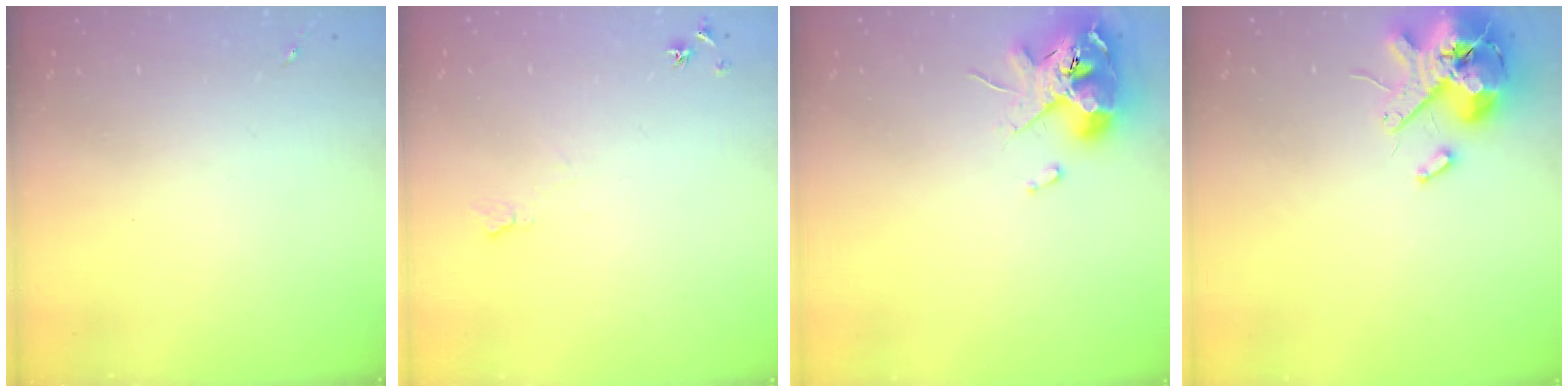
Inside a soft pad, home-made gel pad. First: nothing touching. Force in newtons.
{"total": 6.5, "press": 6.4, "slide": 0.8}
{"total": 12.7, "press": 12.5, "slide": 2.0}
{"total": 13.6, "press": 13.5, "slide": 2.2}